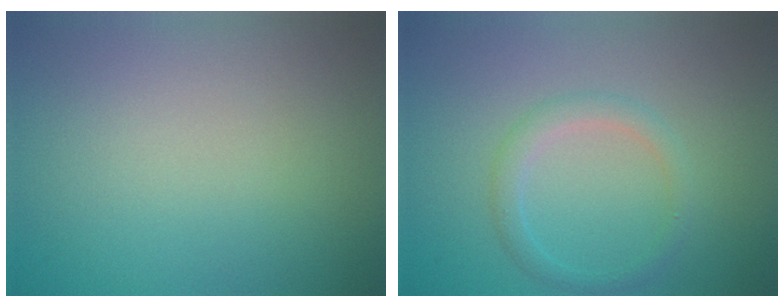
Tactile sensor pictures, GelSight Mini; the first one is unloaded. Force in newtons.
{"total": 1.9, "press": 1.8, "slide": 0.1}